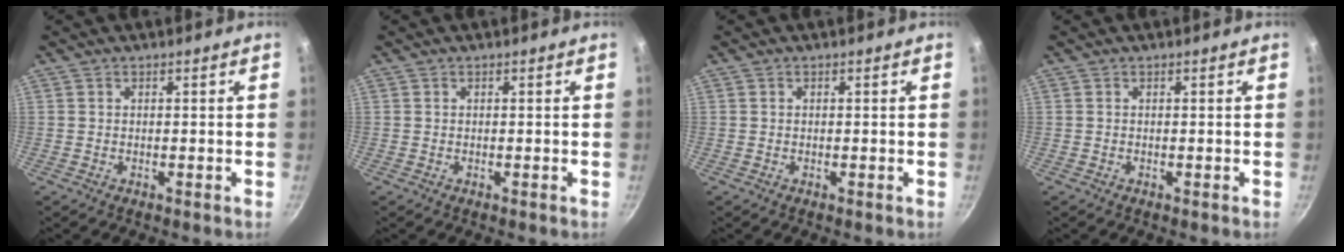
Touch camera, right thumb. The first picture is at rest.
{"total": 0.0}
{"total": 0.0}
{"total": 0.0}